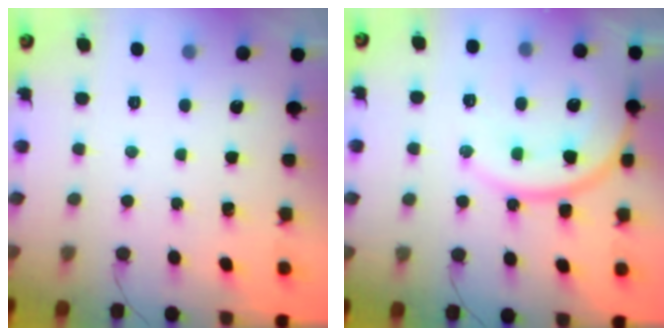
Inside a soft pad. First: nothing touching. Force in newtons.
{"total": 16.6, "press": 16.5, "slide": 1.9}